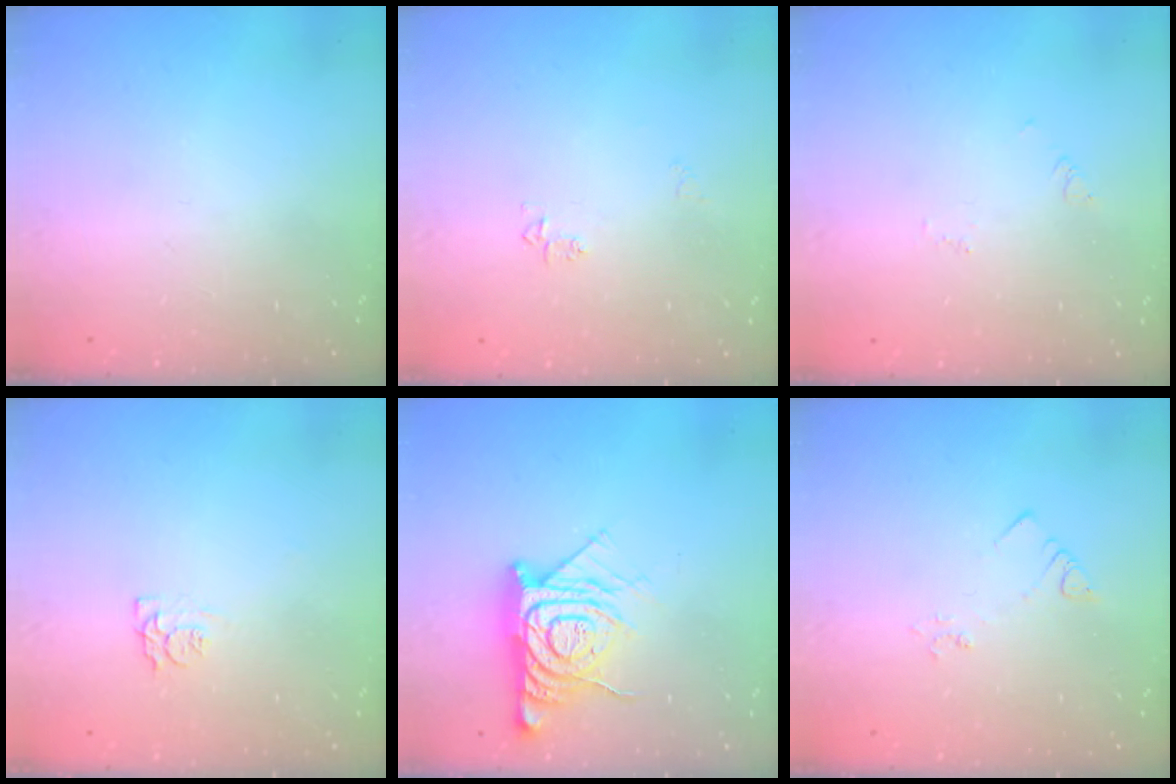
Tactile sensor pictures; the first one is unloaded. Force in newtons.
{"total": 4.2, "press": 4.1, "slide": 0.7}
{"total": 2.7, "press": 2.7, "slide": 0.2}
{"total": 5.0, "press": 4.9, "slide": 0.5}
{"total": 13.0, "press": 13.0, "slide": 1.0}
{"total": 2.4, "press": 2.4, "slide": 0.4}